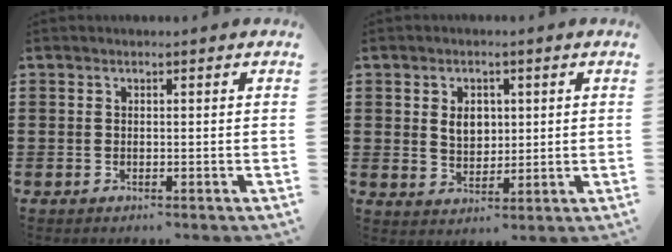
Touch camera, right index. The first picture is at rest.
{"total": 4.1, "force": [0.8, 3.0, 2.6], "torque": [-0.053, 0.008, 0.010]}